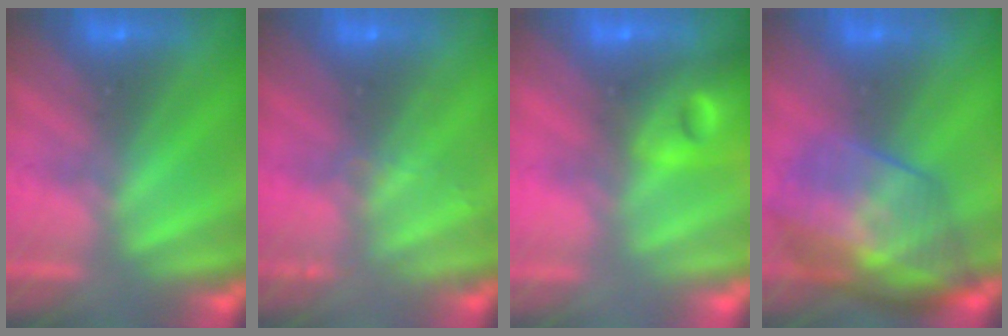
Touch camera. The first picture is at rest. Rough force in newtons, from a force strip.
{"total": 2.0}
{"total": 7.7}
{"total": 7.5}